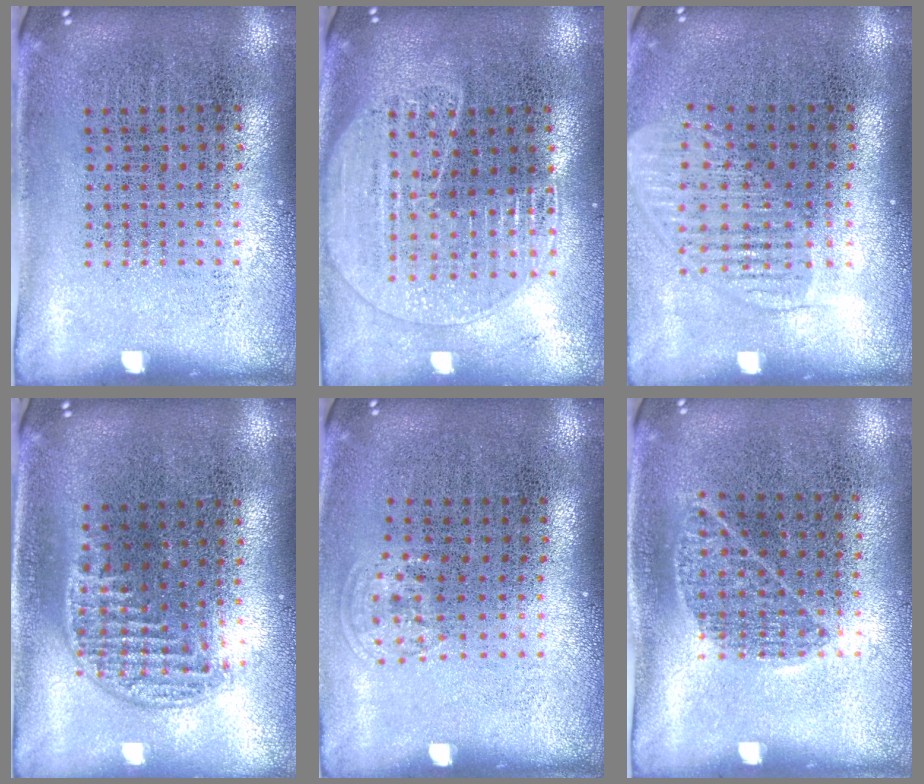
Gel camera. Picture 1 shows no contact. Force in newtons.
{"total": 1.9, "press": 1.7, "slide": 0.8}
{"total": 1.6, "press": 1.5, "slide": 0.8}
{"total": 1.3, "press": 1.0, "slide": 0.7}
{"total": 0.7, "press": 0.6, "slide": 0.4}
{"total": 0.9, "press": 0.5, "slide": 0.7}